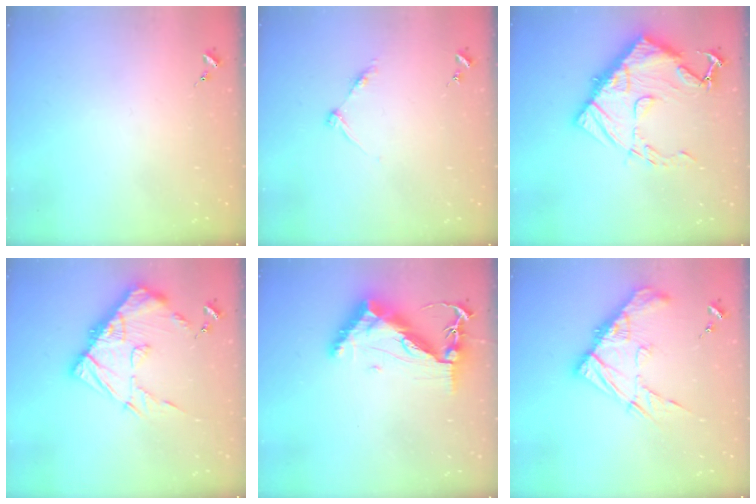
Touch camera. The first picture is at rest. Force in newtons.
{"total": 5.1, "press": 5.0, "slide": 0.8}
{"total": 22.1, "press": 22.0, "slide": 2.0}
{"total": 18.5, "press": 18.5, "slide": 1.8}
{"total": 12.4, "press": 12.3, "slide": 1.4}
{"total": 15.6, "press": 15.5, "slide": 1.4}